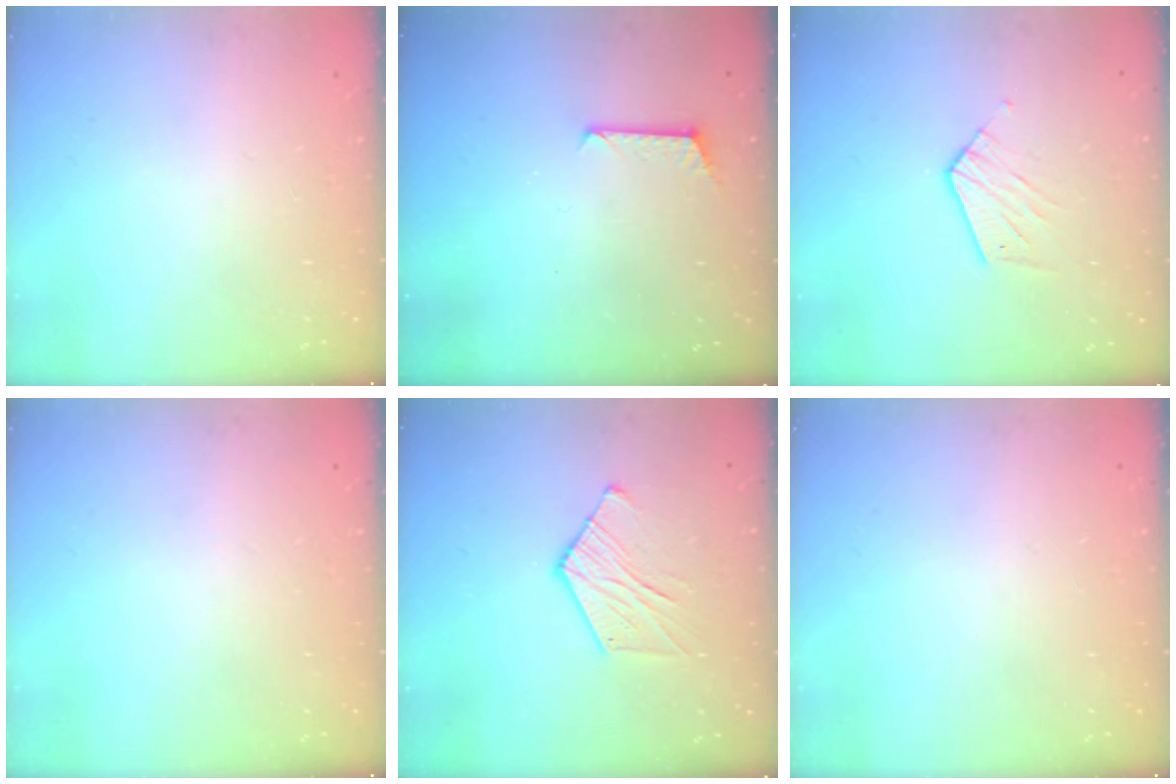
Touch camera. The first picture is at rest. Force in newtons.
{"total": 6.0, "press": 6.0, "slide": 0.4}
{"total": 7.6, "press": 7.6, "slide": 0.5}
{"total": 0.0}
{"total": 8.2, "press": 8.2, "slide": 0.2}
{"total": 0.0}